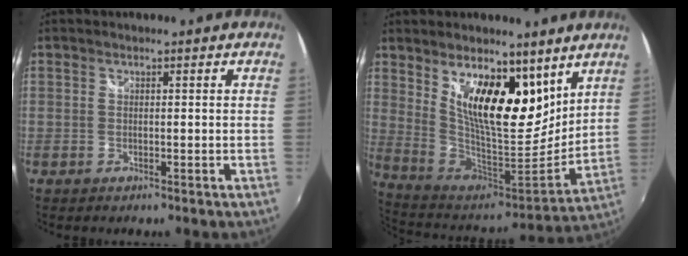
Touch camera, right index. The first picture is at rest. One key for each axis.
{"total": 18.4, "fx": 9.3, "fy": 8.0, "fz": 13.8, "tx": -0.242, "ty": -0.008, "tz": 0.175}